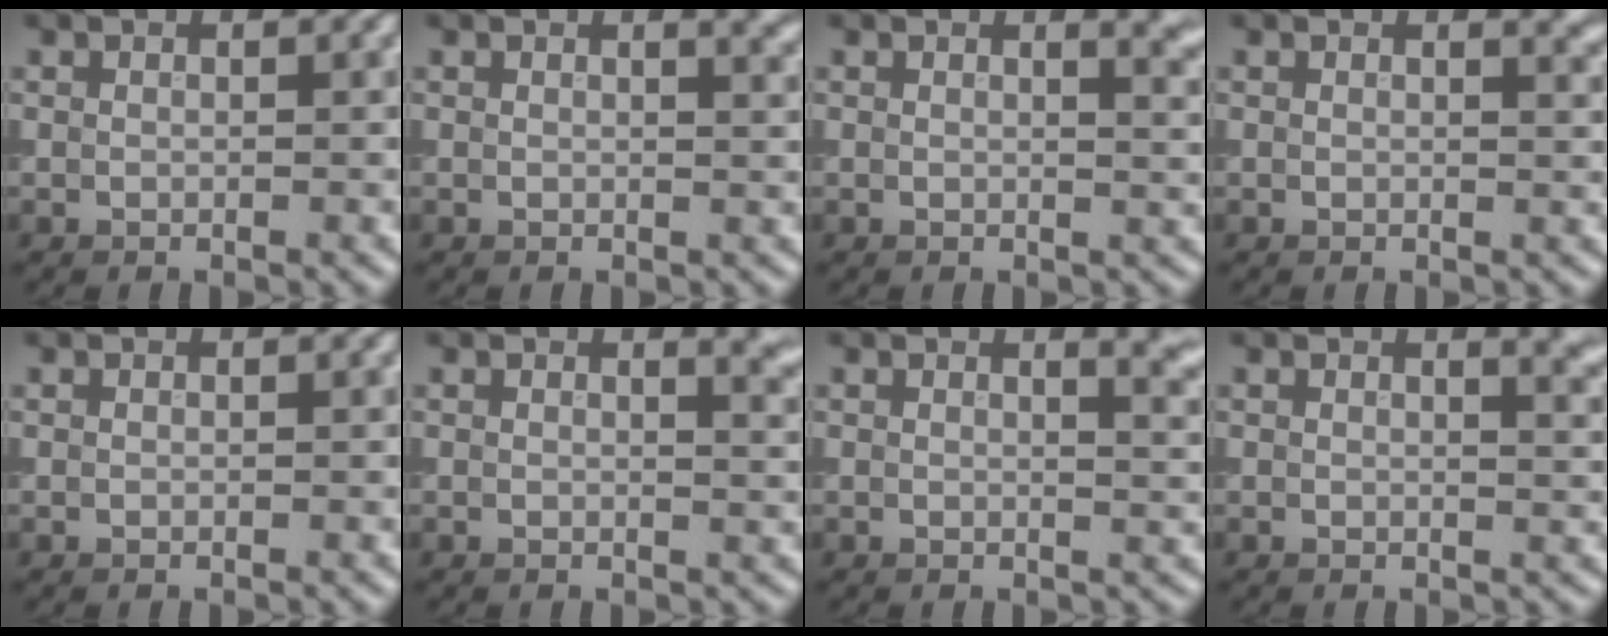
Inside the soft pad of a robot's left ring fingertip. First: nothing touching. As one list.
[{"total": 2.5, "force": [1.6, 1.1, 1.6], "torque": [0.001, 0.005, 0.011]}, {"total": 3.4, "force": [2.0, 1.5, 2.4], "torque": [-0.003, 0.008, 0.016]}, {"total": 2.0, "force": [1.4, 0.7, 1.1], "torque": [-0.001, 0.000, 0.014]}, {"total": 0.0}, {"total": 3.1, "force": [1.9, 1.3, 2.1], "torque": [-0.003, 0.006, 0.019]}, {"total": 4.1, "force": [2.2, 1.7, 3.0], "torque": [-0.008, 0.010, 0.019]}, {"total": 3.4, "force": [2.0, 1.5, 2.4], "torque": [-0.001, 0.008, 0.016]}]